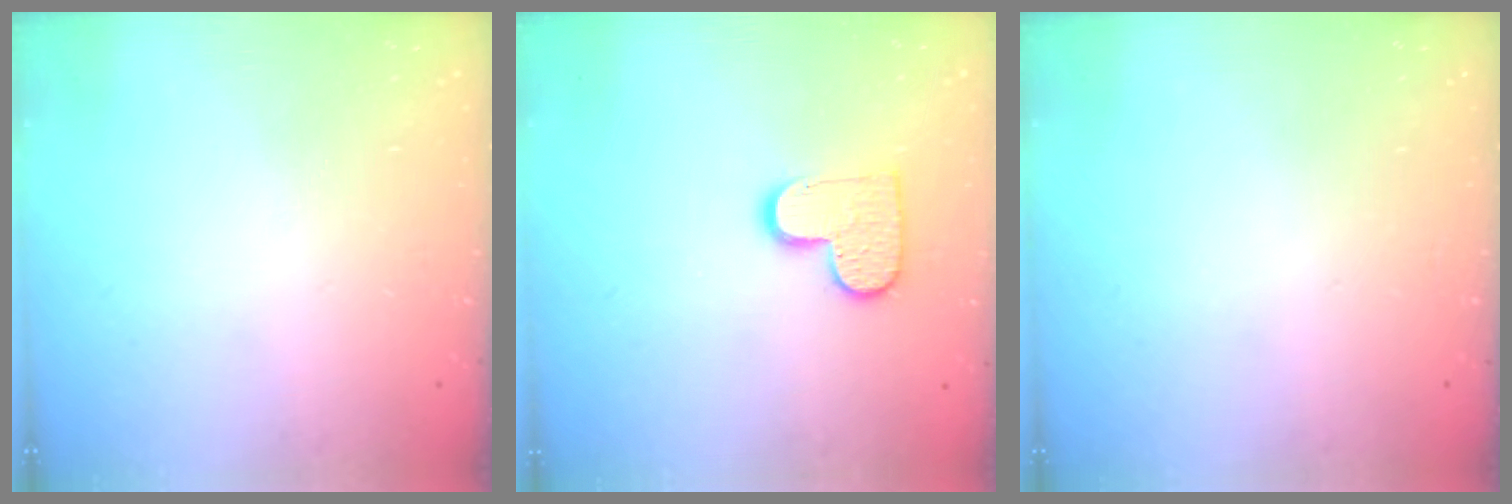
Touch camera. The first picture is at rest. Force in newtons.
{"total": 10.4, "press": 10.4, "slide": 0.6}
{"total": 0.0}